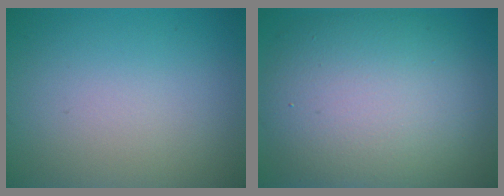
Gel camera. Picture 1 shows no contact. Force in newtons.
{"total": 10.9, "press": 10.8, "slide": 1.1}